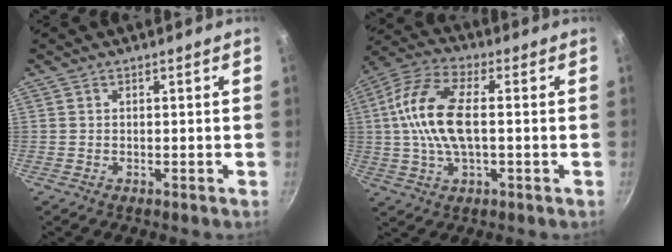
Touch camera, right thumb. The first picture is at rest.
{"total": 13.9, "force": [0.3, 6.4, 12.4], "torque": [-0.245, 0.026, -0.008]}